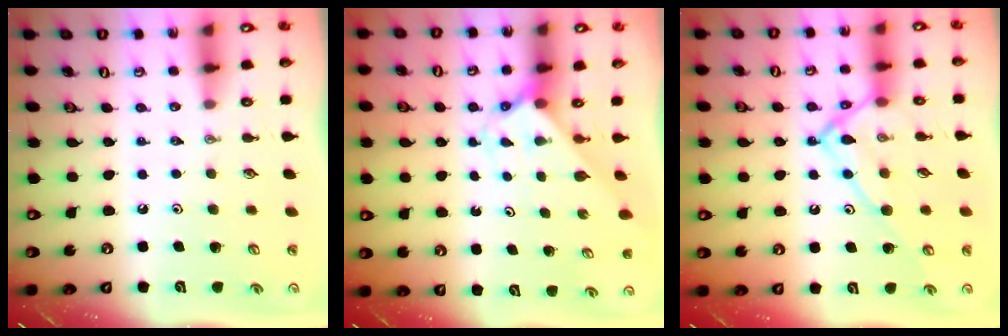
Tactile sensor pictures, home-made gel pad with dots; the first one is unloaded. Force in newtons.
{"total": 2.2, "press": 2.2, "slide": 0.1}
{"total": 15.1, "press": 15.1, "slide": 1.1}